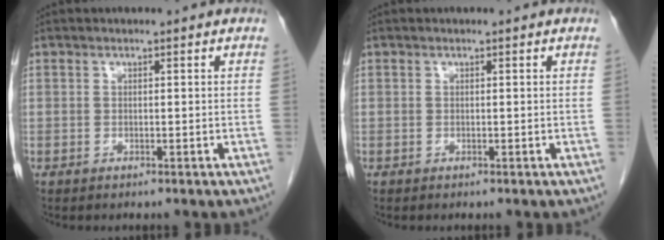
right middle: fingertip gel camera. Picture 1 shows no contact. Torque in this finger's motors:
{"motor_torque": [0.49, -0.45, 0.00, 0.01]}